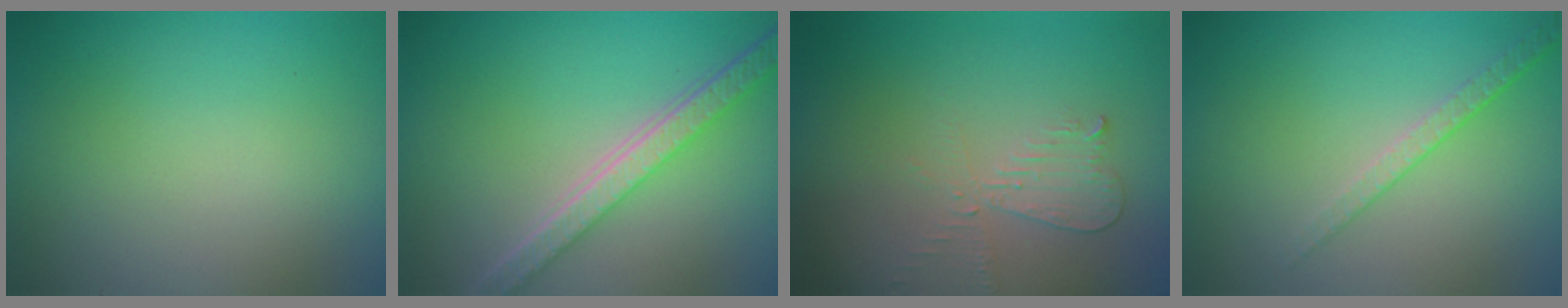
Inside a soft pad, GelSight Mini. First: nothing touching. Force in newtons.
{"total": 5.5, "press": 4.2, "slide": 3.5}
{"total": 2.4, "press": 2.3, "slide": 0.5}
{"total": 1.9, "press": 1.4, "slide": 1.3}